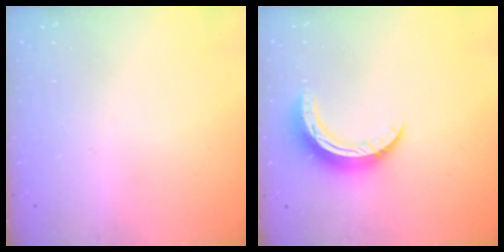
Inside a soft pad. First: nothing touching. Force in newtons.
{"total": 9.9, "press": 9.9, "slide": 0.2}